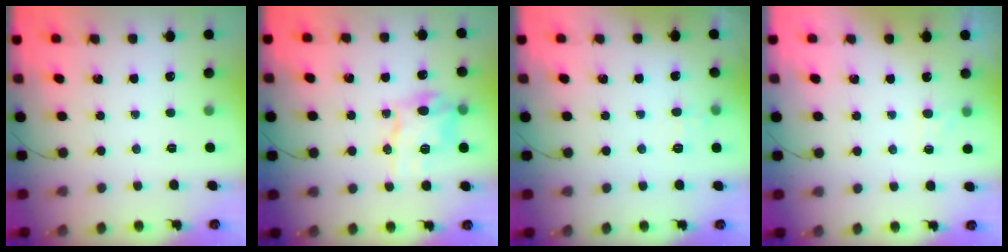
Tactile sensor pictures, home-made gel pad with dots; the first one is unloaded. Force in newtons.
{"total": 11.1, "press": 11.1, "slide": 0.9}
{"total": 3.6, "press": 3.3, "slide": 1.3}
{"total": 4.9, "press": 4.6, "slide": 1.5}